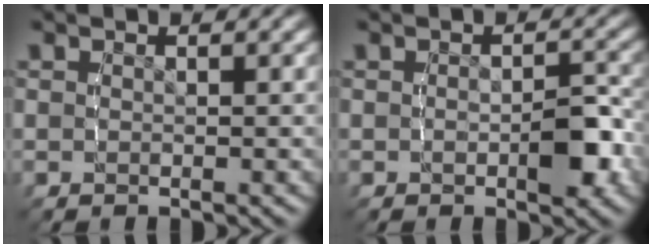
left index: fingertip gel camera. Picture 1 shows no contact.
{"total": 2.2, "force": [-0.5, 1.3, 1.7], "torque": [-0.025, 0.004, -0.013]}